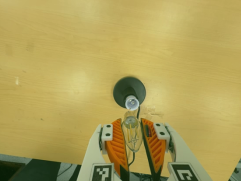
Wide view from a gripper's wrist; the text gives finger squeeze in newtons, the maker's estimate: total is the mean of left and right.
{"total": 13.2, "left": 14.6, "right": 11.9}